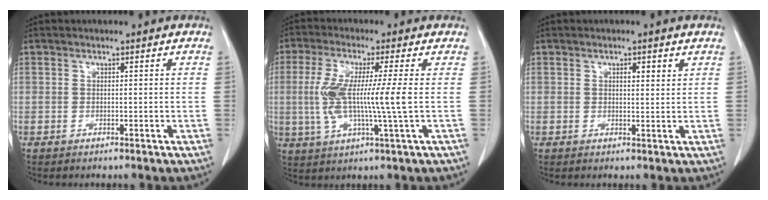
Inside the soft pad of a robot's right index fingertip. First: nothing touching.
{"total": 10.2, "force": [0.0, -0.2, 10.2], "torque": [-0.217, -0.007, -0.003]}
{"total": 1.9, "force": [1.0, 0.5, 1.5], "torque": [-0.026, -0.002, 0.014]}